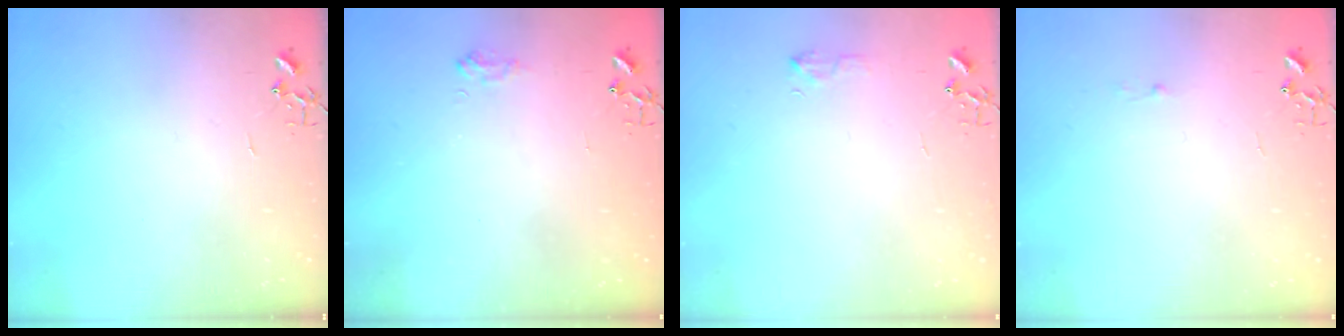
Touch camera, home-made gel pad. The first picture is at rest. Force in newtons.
{"total": 6.9, "press": 6.9, "slide": 0.7}
{"total": 6.0, "press": 6.0, "slide": 0.6}
{"total": 1.8, "press": 1.8, "slide": 0.2}